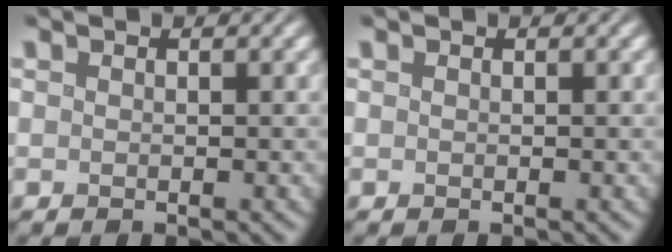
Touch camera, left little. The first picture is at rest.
{"total": 0.0}